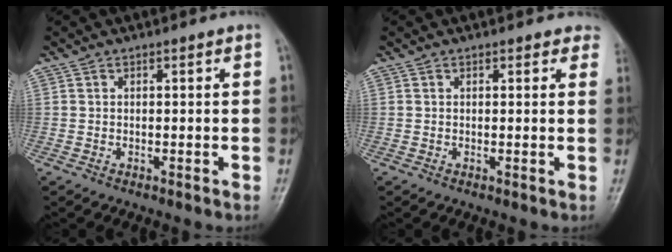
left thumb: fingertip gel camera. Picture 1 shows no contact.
{"total": 3.0, "force": [2.4, 1.5, 0.9], "torque": [0.021, -0.005, 0.011]}